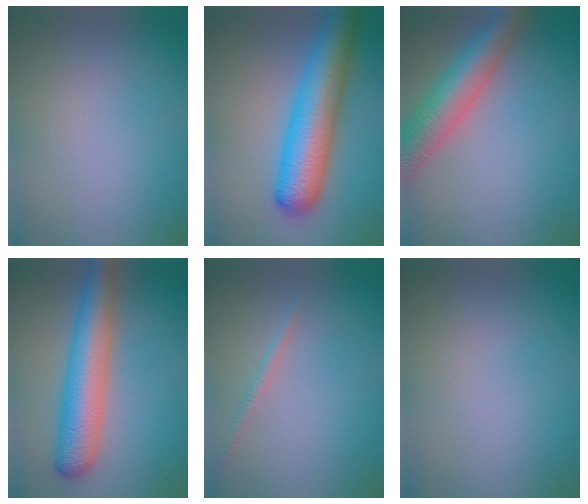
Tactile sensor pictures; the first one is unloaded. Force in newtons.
{"total": 9.4, "press": 9.4, "slide": 0.4}
{"total": 7.5, "press": 7.5, "slide": 0.3}
{"total": 7.5, "press": 7.5, "slide": 0.3}
{"total": 0.9, "press": 0.9, "slide": 0.1}
{"total": 0.0}